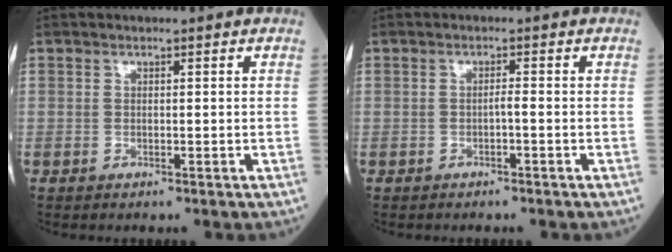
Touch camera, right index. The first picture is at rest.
{"total": 0.9, "force": [-0.5, 0.0, 0.7], "torque": [-0.014, 0.002, -0.007]}